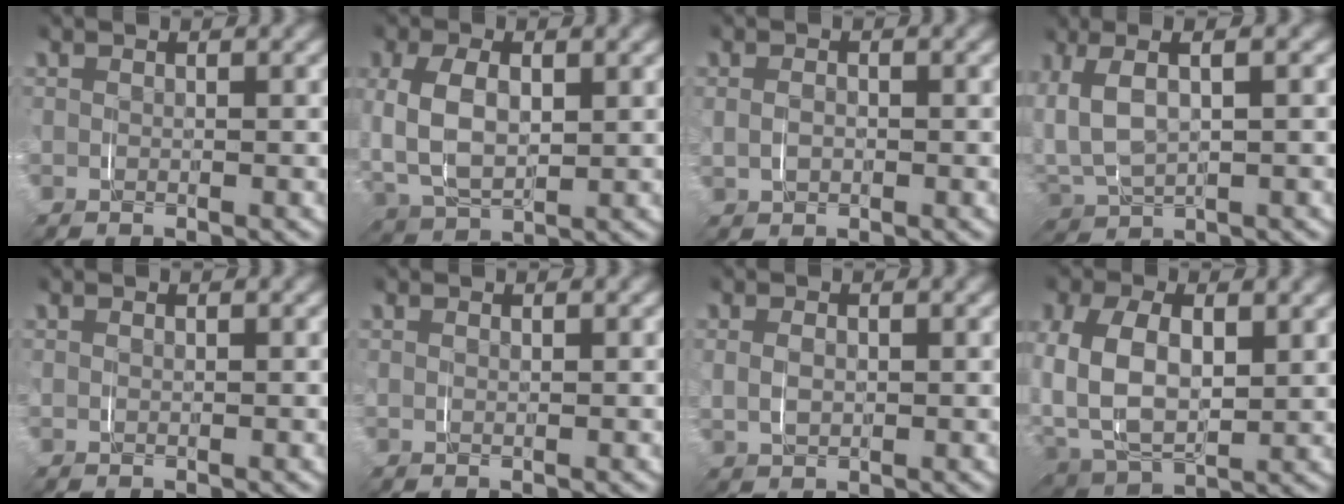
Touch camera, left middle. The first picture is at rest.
{"total": 2.3, "force": [0.6, 1.7, 1.4], "torque": [-0.036, -0.006, 0.006]}
{"total": 0.5, "force": [0.0, -0.2, -0.5], "torque": [0.018, -0.001, 0.001]}
{"total": 3.5, "force": [1.2, 2.4, 2.3], "torque": [-0.050, -0.002, 0.017]}
{"total": 0.7, "force": [0.5, -0.5, -0.1], "torque": [0.009, 0.002, 0.009]}
{"total": 1.0, "force": [0.7, -0.6, -0.3], "torque": [0.011, 0.003, 0.012]}
{"total": 0.7, "force": [0.5, -0.3, -0.4], "torque": [0.015, -0.001, 0.009]}
{"total": 4.1, "force": [1.0, 3.3, 2.2], "torque": [-0.059, -0.015, 0.014]}